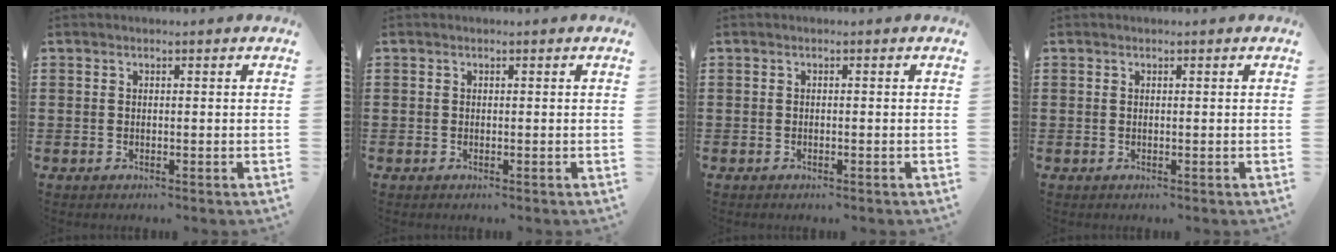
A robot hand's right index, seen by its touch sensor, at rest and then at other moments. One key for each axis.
{"total": 0.0}
{"total": 0.6, "fx": -0.5, "fy": 0.1, "fz": 0.2, "tx": -0.007, "ty": -0.003, "tz": -0.010}
{"total": 0.0}